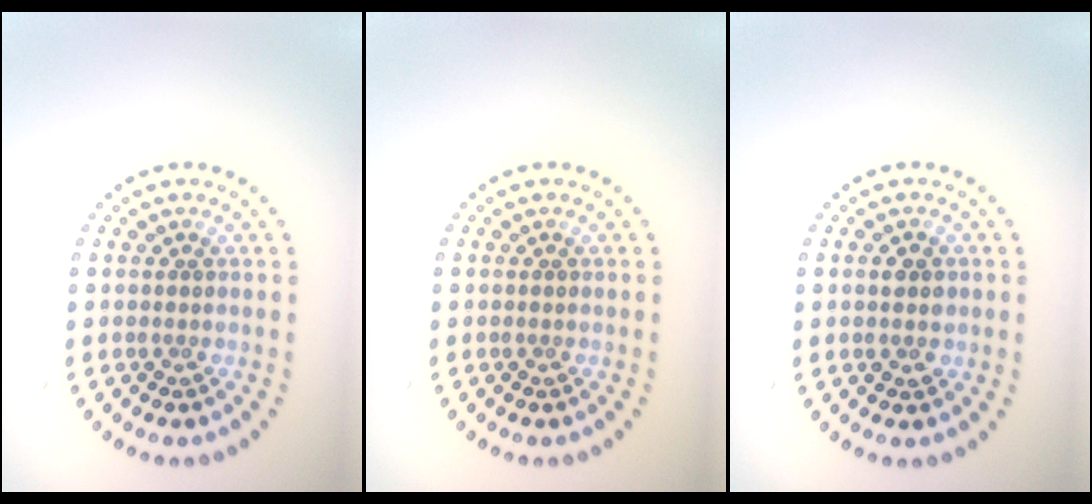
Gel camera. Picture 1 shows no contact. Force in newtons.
{"total": 0.0}
{"total": 1.3, "press": 1.3, "slide": 0.2}